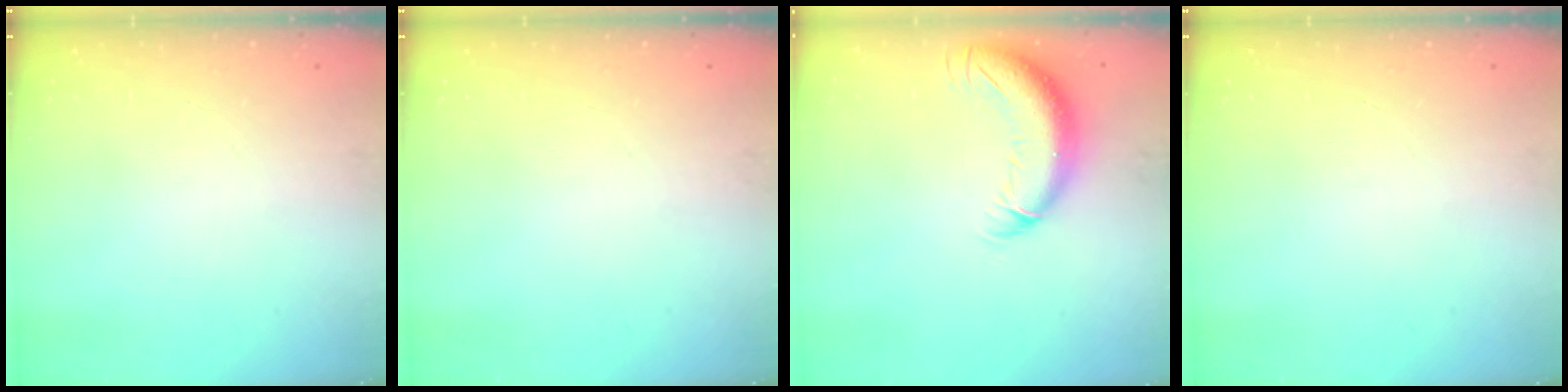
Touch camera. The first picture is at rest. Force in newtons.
{"total": 0.0}
{"total": 12.4, "press": 12.1, "slide": 2.9}
{"total": 0.0}